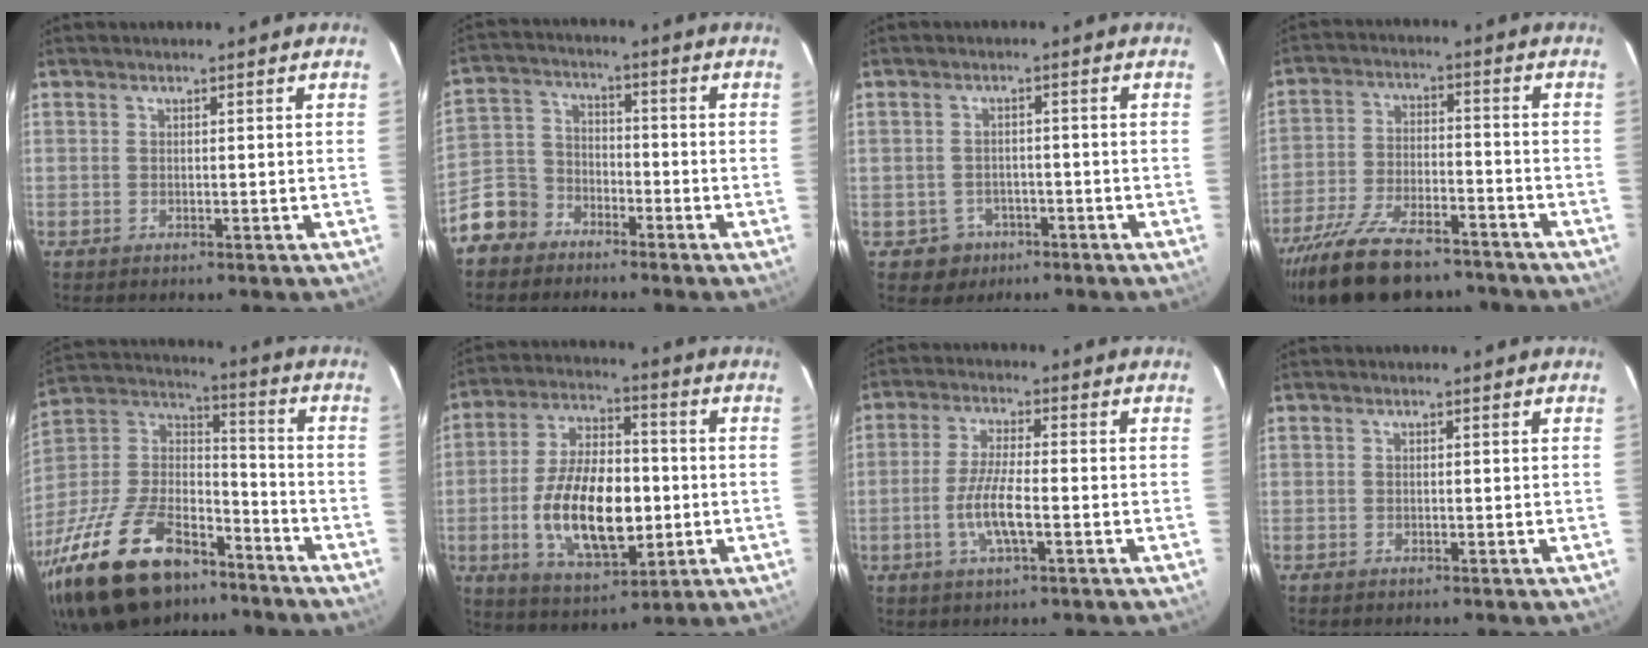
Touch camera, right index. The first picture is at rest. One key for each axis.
{"total": 8.9, "fx": -6.0, "fy": 6.3, "fz": 1.7, "tx": -0.059, "ty": 0.029, "tz": -0.118}
{"total": 4.6, "fx": -2.1, "fy": 4.1, "fz": 0.3, "tx": -0.020, "ty": 0.017, "tz": -0.023}
{"total": 21.4, "fx": -17.0, "fy": 8.1, "fz": 10.2, "tx": -0.215, "ty": -0.023, "tz": -0.265}
{"total": 33.1, "fx": -21.8, "fy": 16.0, "fz": 19.2, "tx": -0.414, "ty": -0.008, "tz": -0.351}
{"total": 17.9, "fx": -3.1, "fy": 9.0, "fz": 15.2, "tx": -0.295, "ty": 0.004, "tz": -0.042}
{"total": 7.3, "fx": -2.3, "fy": 1.4, "fz": 6.7, "tx": -0.138, "ty": -0.004, "tz": -0.046}
{"total": 0.0}